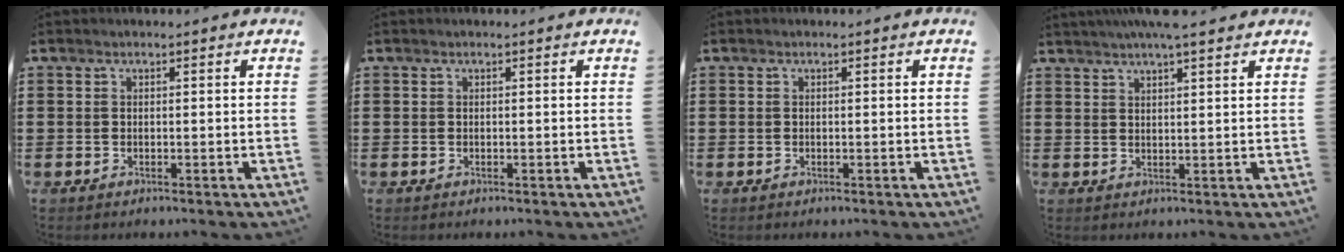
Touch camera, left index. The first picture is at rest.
{"total": 0.0}
{"total": 0.0}
{"total": 4.4, "force": [3.8, 0.0, 2.3], "torque": [-0.054, -0.003, 0.069]}